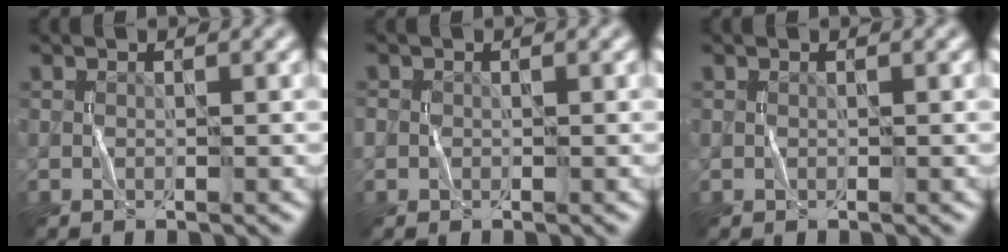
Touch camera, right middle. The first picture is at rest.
{"total": 1.0, "force": [0.0, 1.0, 0.2], "torque": [0.002, -0.001, -0.004]}
{"total": 0.0}